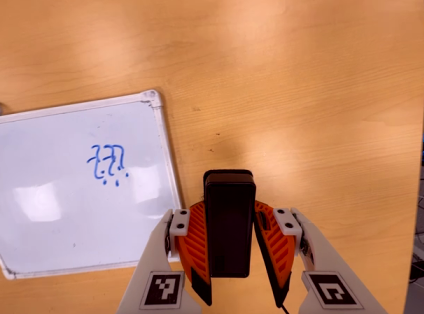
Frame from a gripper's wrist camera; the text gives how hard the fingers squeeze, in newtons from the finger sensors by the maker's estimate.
{"total": 5.5, "left": 4.2, "right": 6.7}